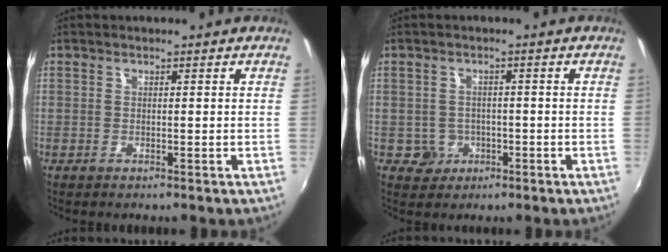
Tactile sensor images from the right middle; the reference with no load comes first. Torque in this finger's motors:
{"motor_torque": [0.20, -0.16, 0.01, -0.01]}